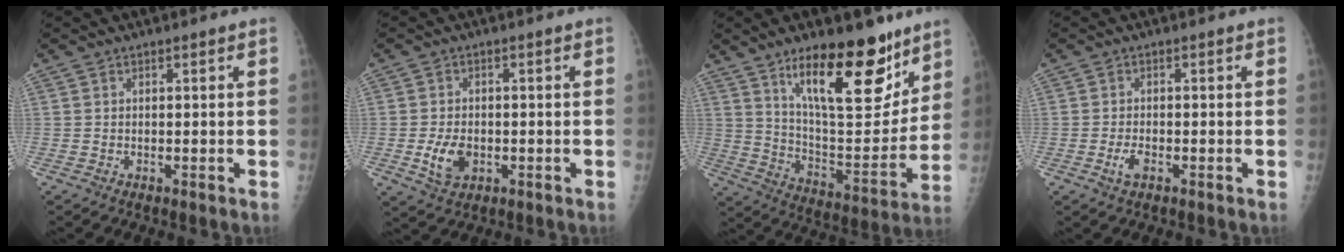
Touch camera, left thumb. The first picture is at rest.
{"total": 5.4, "force": [-1.3, 3.7, 3.7], "torque": [-0.061, -0.003, -0.018]}
{"total": 22.2, "force": [13.8, 8.2, 15.4], "torque": [-0.185, -0.084, 0.229]}
{"total": 2.4, "force": [-1.0, 1.2, 1.8], "torque": [-0.038, 0.001, -0.019]}